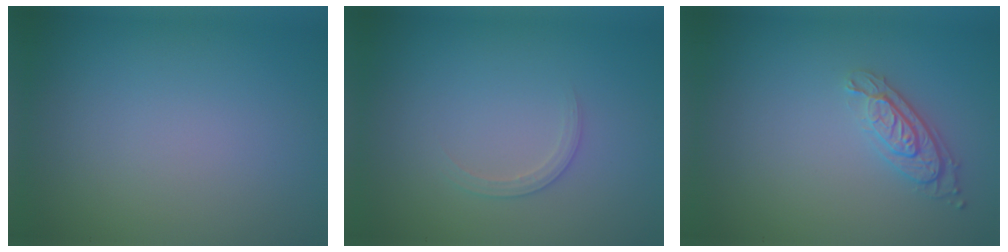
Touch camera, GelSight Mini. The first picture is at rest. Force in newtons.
{"total": 1.3, "press": 1.3, "slide": 0.1}
{"total": 2.4, "press": 1.9, "slide": 1.4}